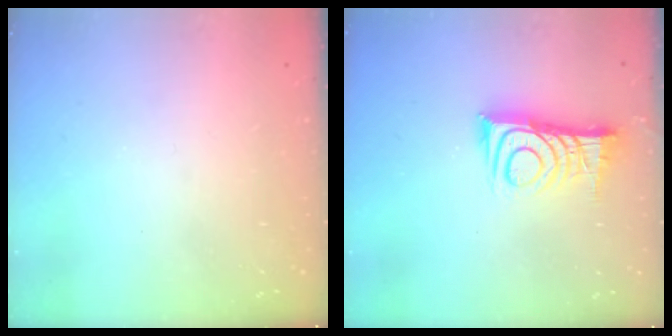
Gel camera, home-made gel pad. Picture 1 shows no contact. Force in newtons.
{"total": 12.2, "press": 12.1, "slide": 0.9}